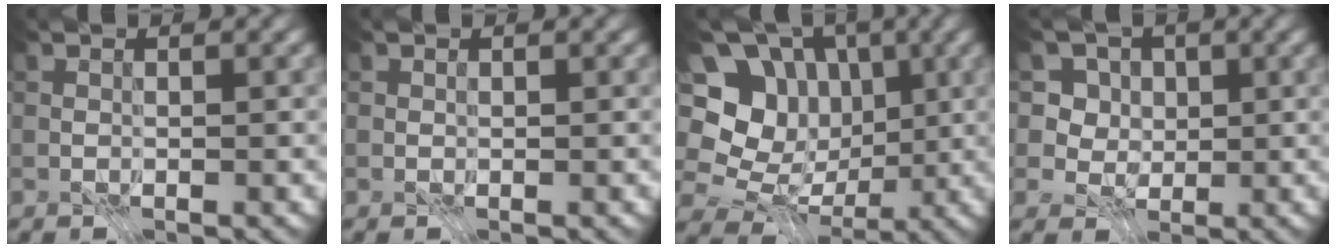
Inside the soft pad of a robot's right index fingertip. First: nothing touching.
{"total": 0.0}
{"total": 11.3, "force": [0.6, 9.8, 5.5], "torque": [-0.117, 0.030, -0.011]}
{"total": 5.2, "force": [1.6, 4.5, 2.1], "torque": [-0.035, -0.013, 0.017]}